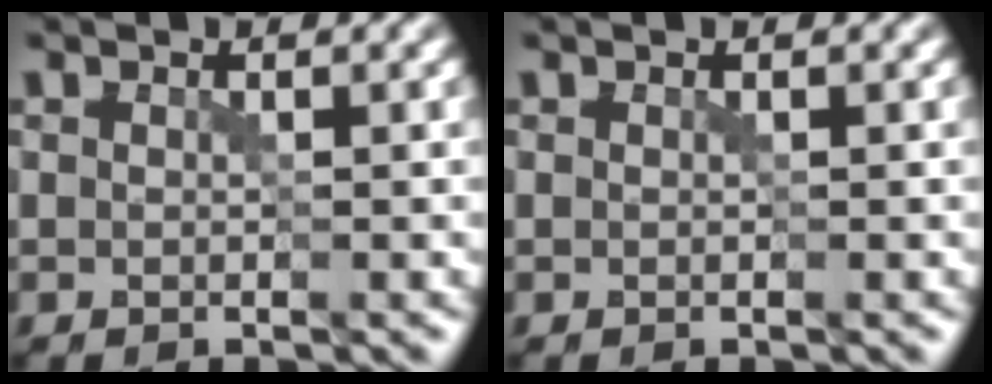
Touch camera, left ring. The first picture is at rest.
{"total": 0.0}